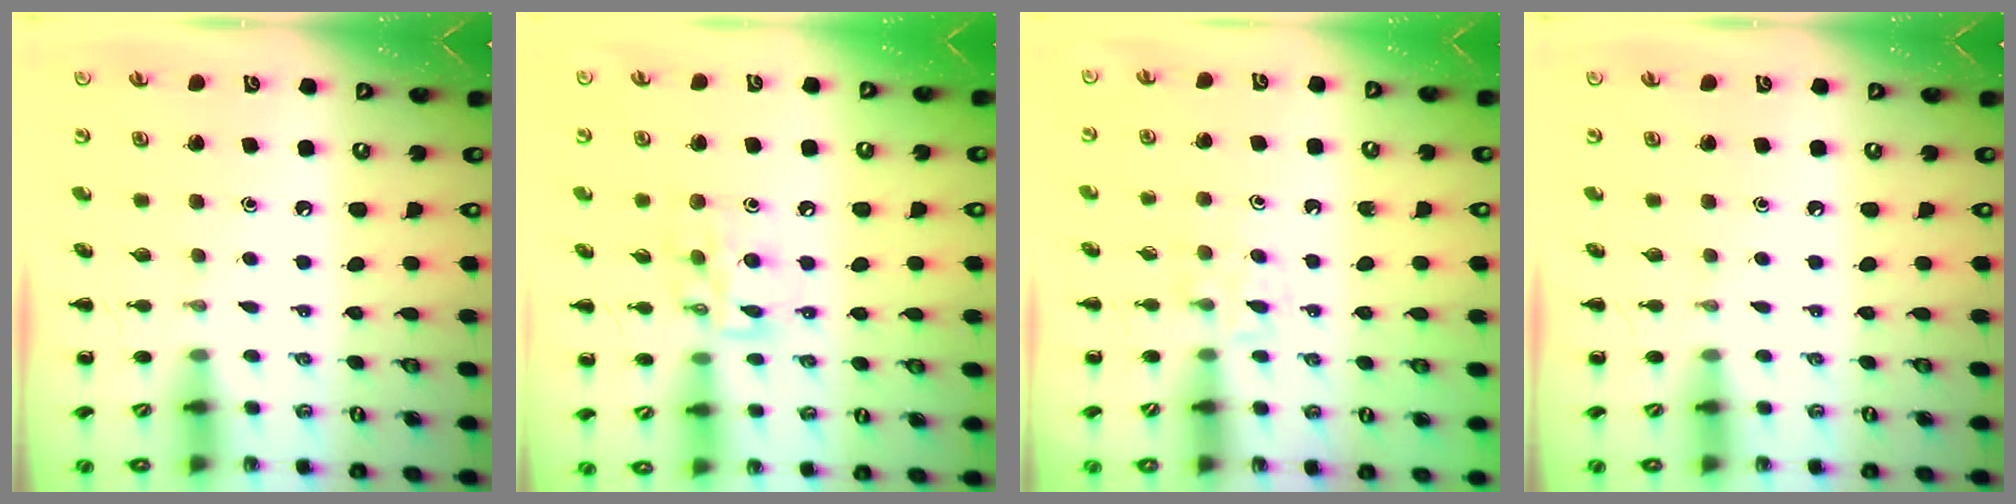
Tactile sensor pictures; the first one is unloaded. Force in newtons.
{"total": 10.4, "press": 10.3, "slide": 1.1}
{"total": 5.0, "press": 4.6, "slide": 1.8}
{"total": 0.0}